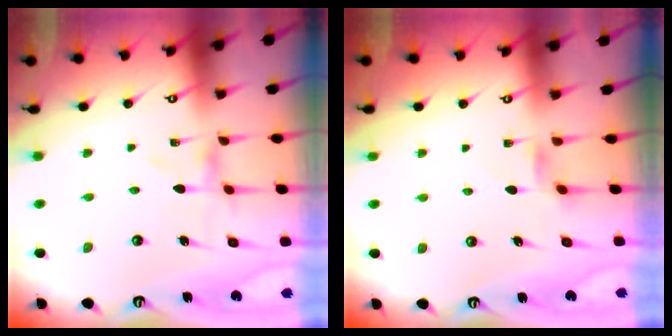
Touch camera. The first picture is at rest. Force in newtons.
{"total": 1.9, "press": 1.9, "slide": 0.3}